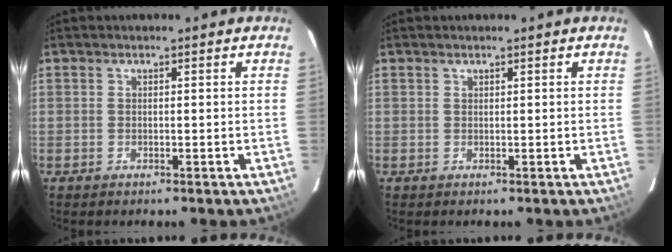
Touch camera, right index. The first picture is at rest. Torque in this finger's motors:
{"motor_torque": [0.02, 0.09, 0.05, 0.01]}